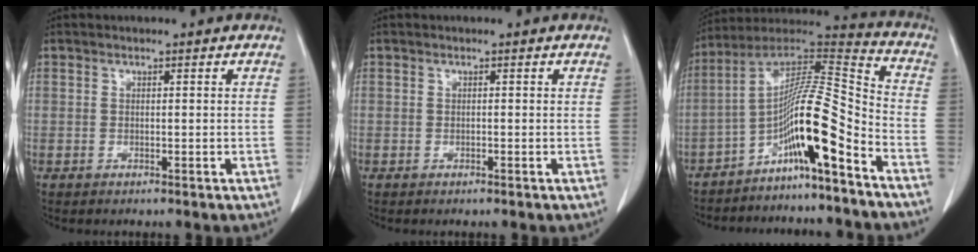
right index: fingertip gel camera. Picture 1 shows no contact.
{"total": 0.0}
{"total": 13.4, "force": [-7.3, 0.1, 11.3], "torque": [-0.208, 0.021, -0.130]}